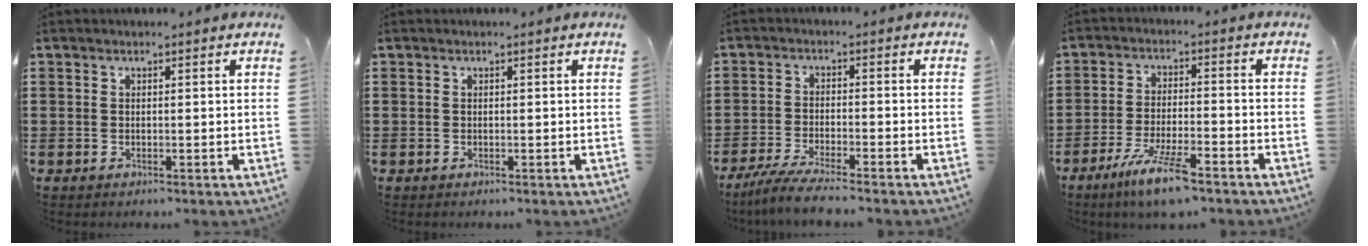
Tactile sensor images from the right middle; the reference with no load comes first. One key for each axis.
{"total": 0.0}
{"total": 4.8, "fx": -4.3, "fy": -0.2, "fz": 2.0, "tx": -0.056, "ty": -0.020, "tz": -0.086}
{"total": 7.9, "fx": -5.6, "fy": 1.0, "fz": 5.4, "tx": -0.114, "ty": -0.011, "tz": -0.105}